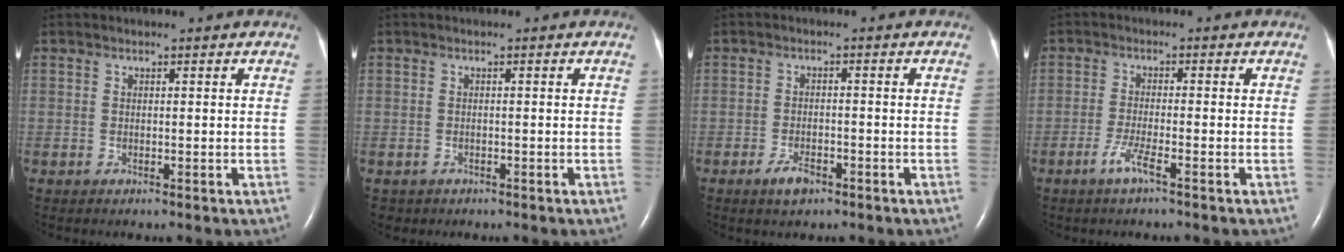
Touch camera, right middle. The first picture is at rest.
{"total": 1.1, "force": [-0.7, 0.9, 0.0], "torque": [-0.009, 0.003, -0.006]}
{"total": 3.1, "force": [-2.0, 1.3, 2.0], "torque": [-0.042, 0.000, -0.033]}
{"total": 3.1, "force": [-1.9, -0.1, 2.5], "torque": [-0.056, -0.006, -0.041]}